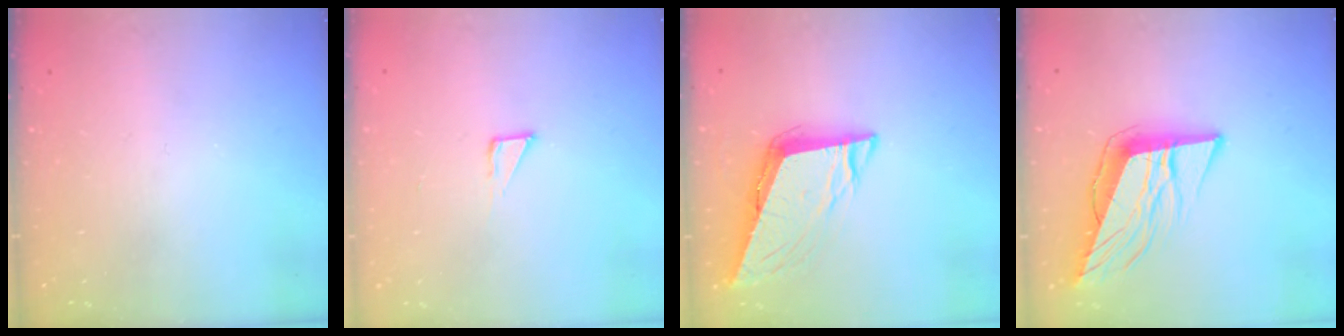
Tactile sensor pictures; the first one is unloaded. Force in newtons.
{"total": 2.6, "press": 2.6, "slide": 0.1}
{"total": 9.6, "press": 9.4, "slide": 2.1}
{"total": 12.0, "press": 11.6, "slide": 3.3}